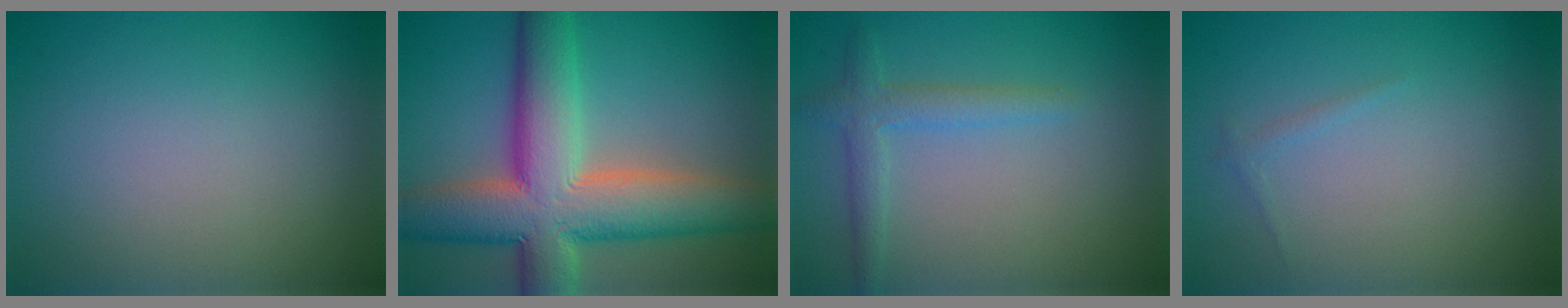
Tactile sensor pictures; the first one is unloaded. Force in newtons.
{"total": 12.0, "press": 12.0, "slide": 1.1}
{"total": 2.4, "press": 2.4, "slide": 0.1}
{"total": 0.6, "press": 0.6, "slide": 0.0}